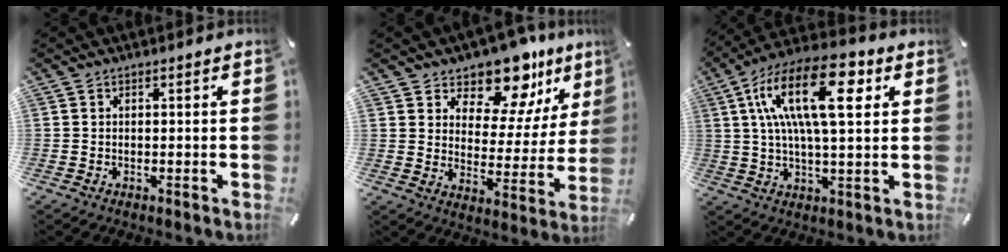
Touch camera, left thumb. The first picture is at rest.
{"total": 13.6, "force": [11.2, 6.4, 4.2], "torque": [-0.068, -0.100, 0.196]}
{"total": 19.4, "force": [6.2, 7.5, 16.8], "torque": [-0.333, -0.009, 0.092]}